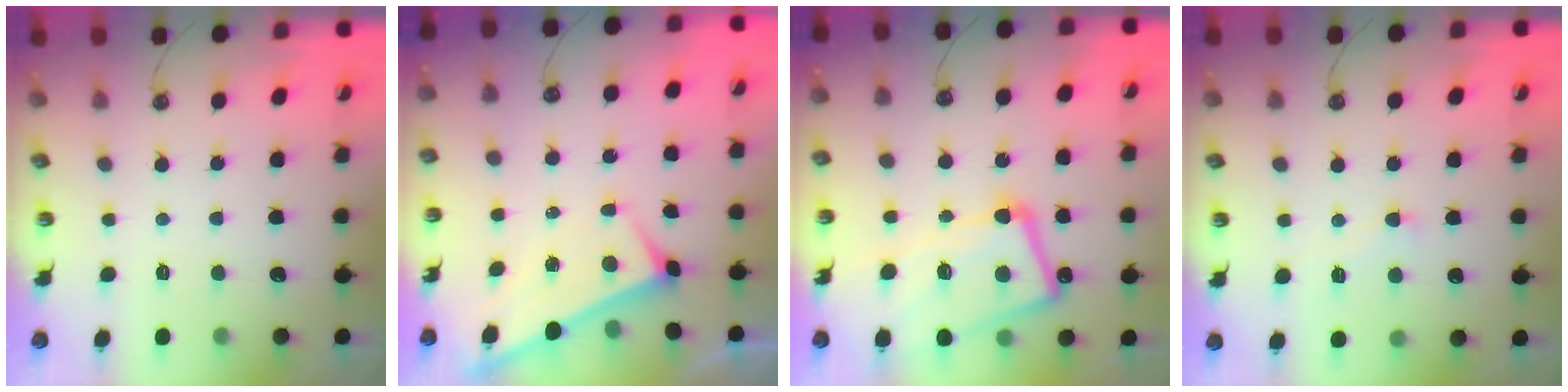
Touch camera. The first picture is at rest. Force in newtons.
{"total": 1.4, "press": 1.3, "slide": 0.5}
{"total": 17.8, "press": 17.6, "slide": 2.5}
{"total": 0.8, "press": 0.8, "slide": 0.3}